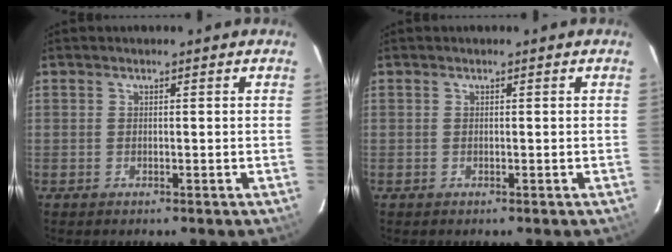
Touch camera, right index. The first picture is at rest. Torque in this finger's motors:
{"motor_torque": [-0.01, 0.01, 0.04, 0.00]}